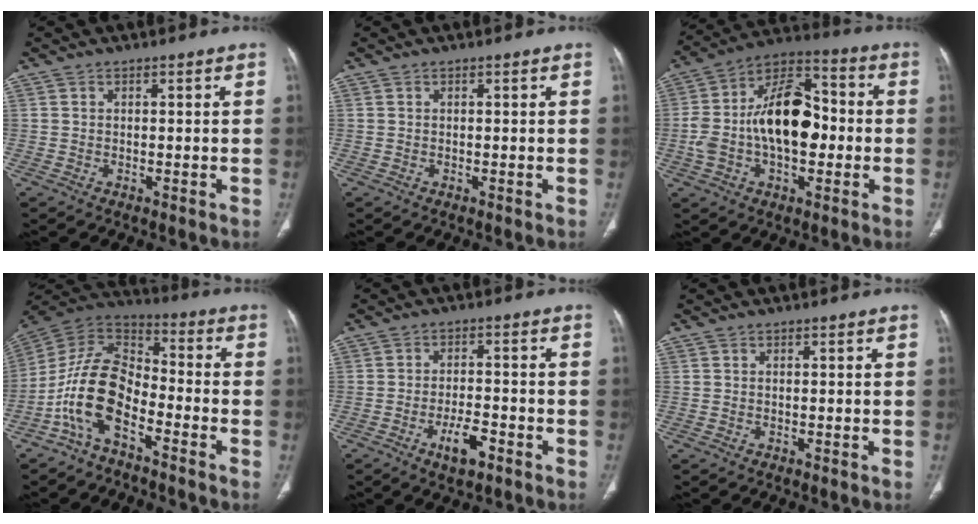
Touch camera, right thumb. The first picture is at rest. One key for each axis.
{"total": 0.0}
{"total": 19.5, "fx": -1.1, "fy": 11.2, "fz": 15.9, "tx": -0.266, "ty": 0.045, "tz": -0.022}
{"total": 13.3, "fx": -6.1, "fy": 6.9, "fz": 9.6, "tx": -0.176, "ty": 0.070, "tz": -0.129}
{"total": 5.5, "fx": -2.9, "fy": 2.0, "fz": 4.1, "tx": -0.064, "ty": 0.016, "tz": -0.045}
{"total": 0.0}